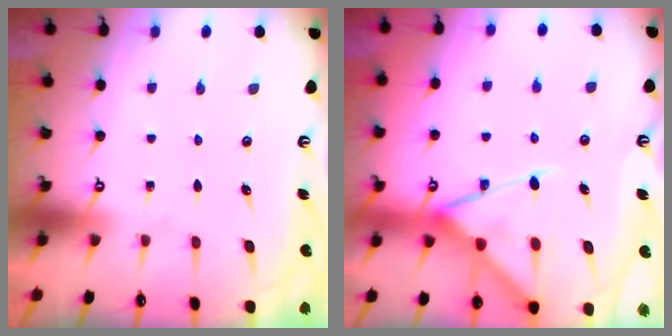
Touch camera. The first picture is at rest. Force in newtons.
{"total": 14.9, "press": 14.9, "slide": 1.2}